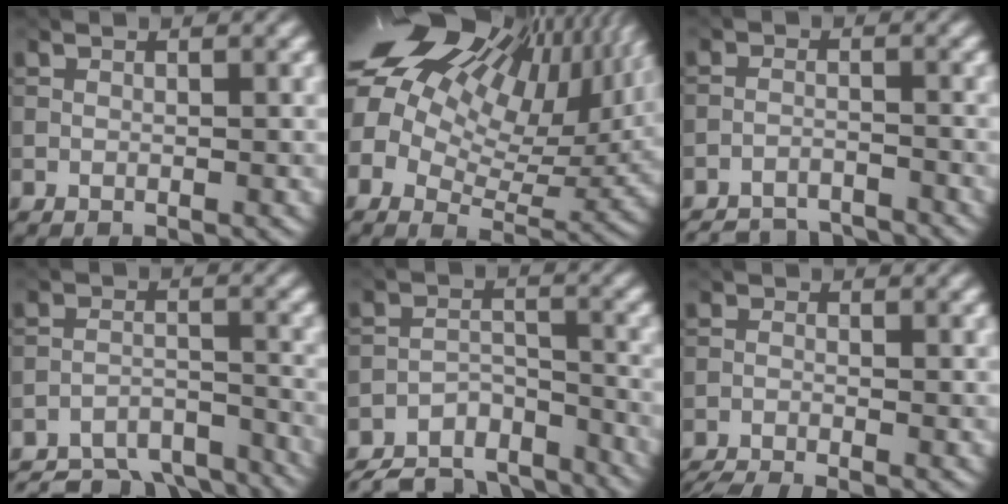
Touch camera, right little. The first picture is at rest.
{"total": 19.8, "force": [8.5, 12.0, 13.3], "torque": [-0.266, 0.037, 0.152]}
{"total": 6.1, "force": [-5.9, 1.5, 0.8], "torque": [-0.006, -0.004, -0.094]}
{"total": 10.3, "force": [-9.6, 3.1, 2.3], "torque": [-0.032, -0.013, -0.136]}
{"total": 9.3, "force": [-8.3, 3.3, 2.5], "torque": [-0.037, -0.007, -0.126]}
{"total": 3.4, "force": [-3.0, 0.4, 1.6], "torque": [-0.038, -0.018, -0.062]}